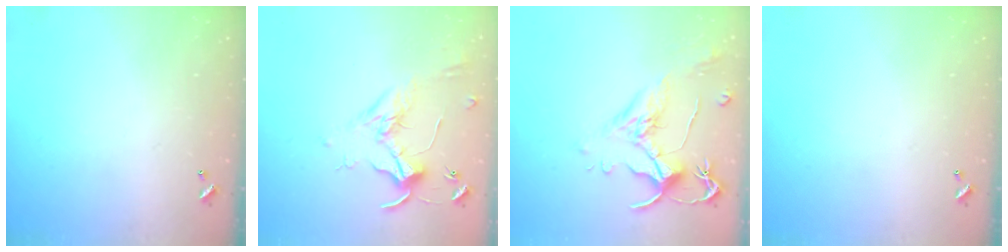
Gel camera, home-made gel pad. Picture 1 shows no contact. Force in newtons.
{"total": 1.7, "press": 1.6, "slide": 0.4}
{"total": 1.8, "press": 1.2, "slide": 1.3}
{"total": 0.0}